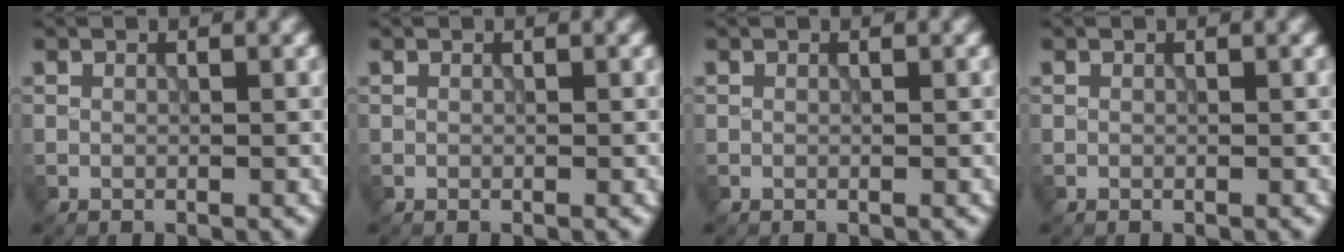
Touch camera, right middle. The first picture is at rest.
{"total": 0.0}
{"total": 0.0}
{"total": 0.0}